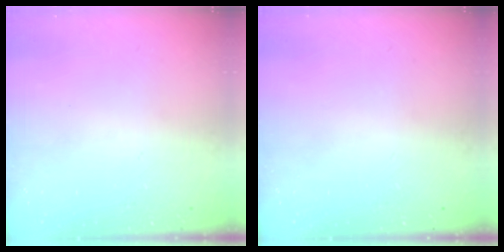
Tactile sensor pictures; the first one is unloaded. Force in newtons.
{"total": 0.0}